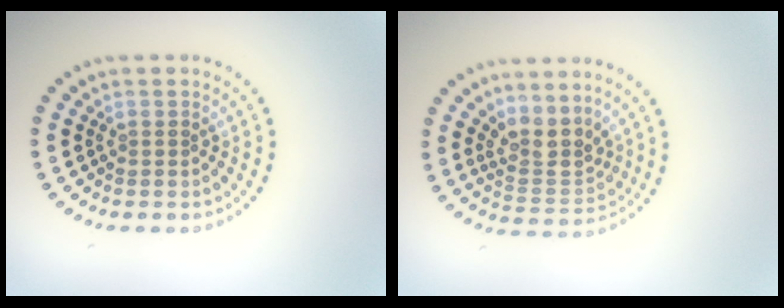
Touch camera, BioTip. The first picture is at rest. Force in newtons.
{"total": 3.3, "press": 2.5, "slide": 2.1}